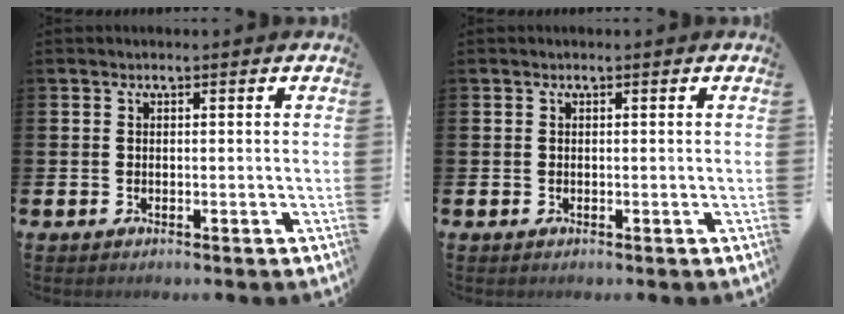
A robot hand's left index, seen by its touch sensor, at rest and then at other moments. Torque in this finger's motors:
{"motor_torque": [0.03, 0.03, 0.01, 0.00]}